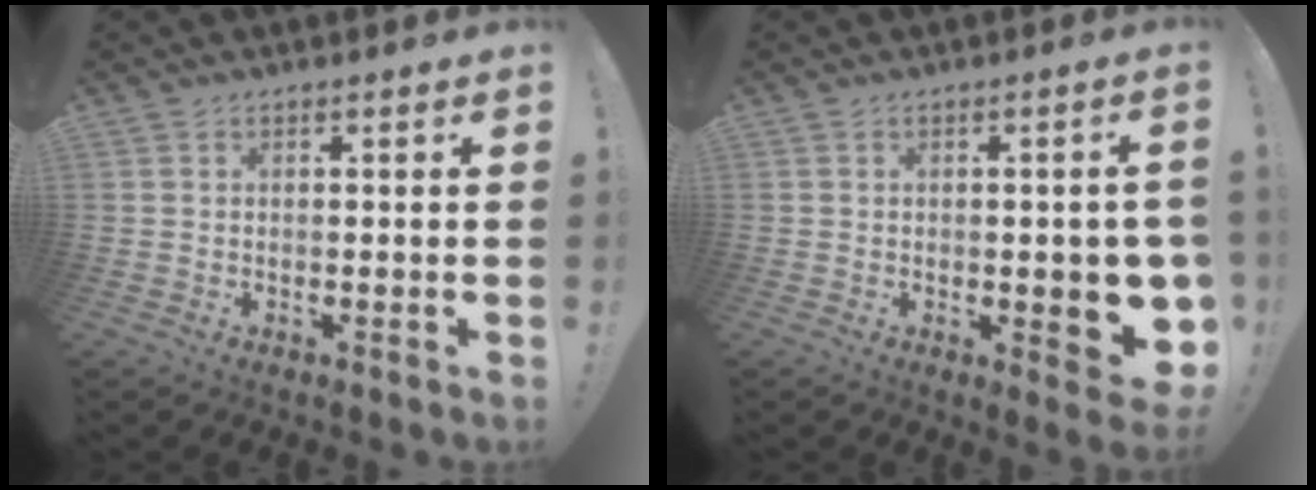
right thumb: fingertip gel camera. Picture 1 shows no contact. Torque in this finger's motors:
{"motor_torque": [0.17, 0.17, 0.29, -0.23, 0.01]}